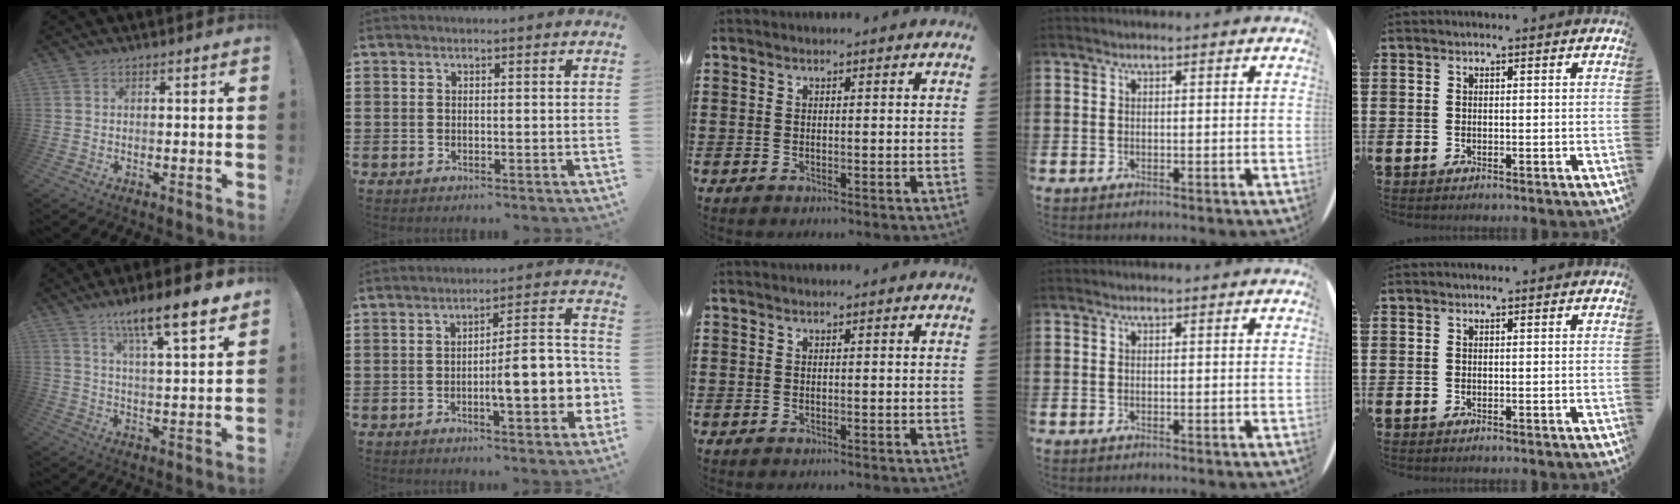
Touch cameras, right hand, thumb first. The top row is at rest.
{"thumb": {"total": 12.1, "force": [8.6, 1.0, 8.4], "torque": [-0.134, -0.054, 0.137]}, "index": {"total": 9.9, "force": [-2.4, 2.8, 9.2], "torque": [-0.119, -0.015, -0.045]}}